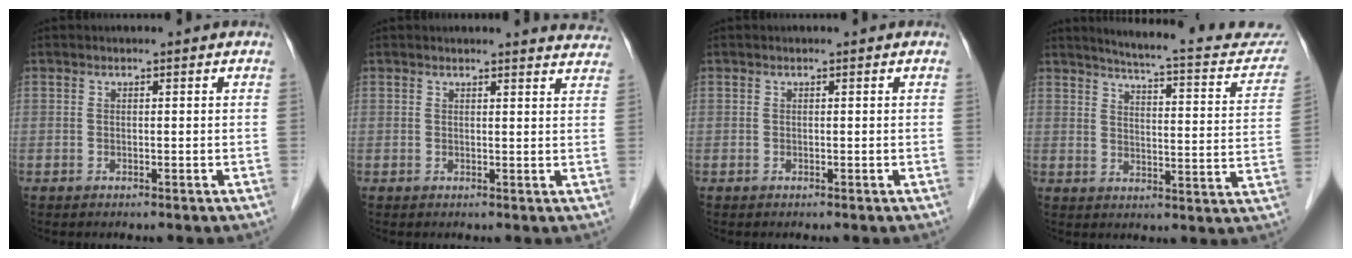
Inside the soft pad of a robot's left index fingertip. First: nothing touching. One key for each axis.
{"total": 6.1, "fx": 6.1, "fy": 0.4, "fz": 0.4, "tx": 0.005, "ty": -0.018, "tz": 0.041}
{"total": 0.0}
{"total": 18.6, "fx": 16.9, "fy": 3.0, "fz": 7.2, "tx": -0.082, "ty": -0.029, "tz": 0.197}